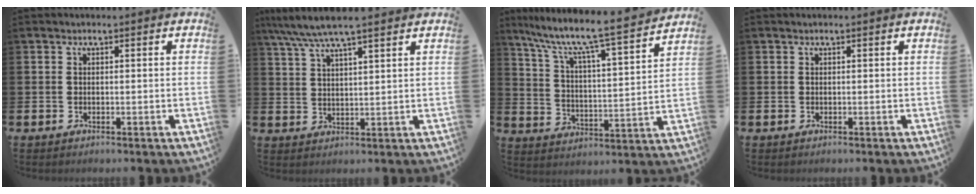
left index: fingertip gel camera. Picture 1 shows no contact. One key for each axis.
{"total": 6.3, "fx": 5.4, "fy": 0.7, "fz": 3.1, "tx": -0.069, "ty": -0.019, "tz": 0.095}
{"total": 8.9, "fx": 7.9, "fy": 0.5, "fz": 4.2, "tx": -0.101, "ty": -0.065, "tz": 0.124}
{"total": 0.0}